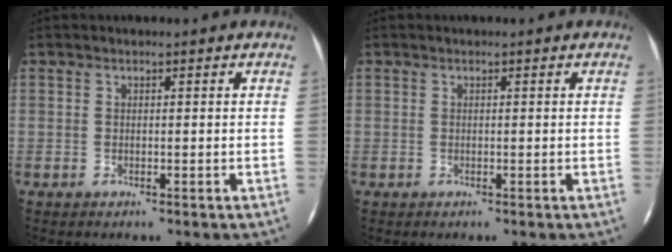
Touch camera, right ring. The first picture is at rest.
{"total": 0.0}